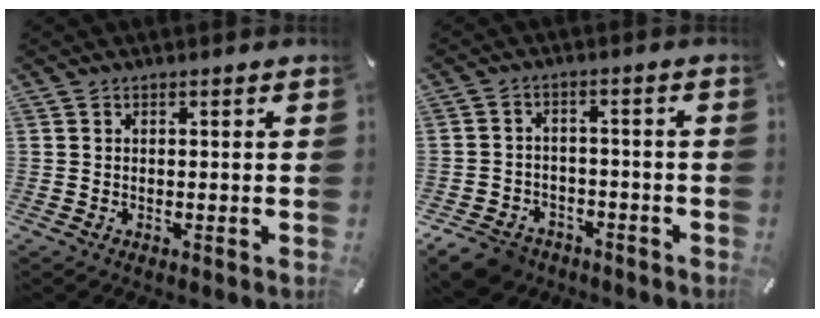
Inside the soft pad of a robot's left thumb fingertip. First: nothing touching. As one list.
[{"total": 7.2, "force": [-5.4, 4.3, 2.1], "torque": [-0.046, 0.029, -0.103]}]